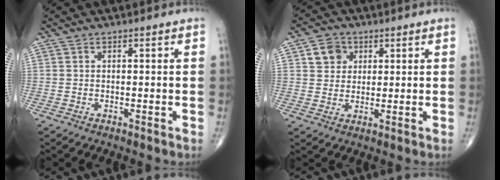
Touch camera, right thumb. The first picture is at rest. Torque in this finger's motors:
{"motor_torque": [-0.22, 0.21, 0.25, 0.23, 0.00]}